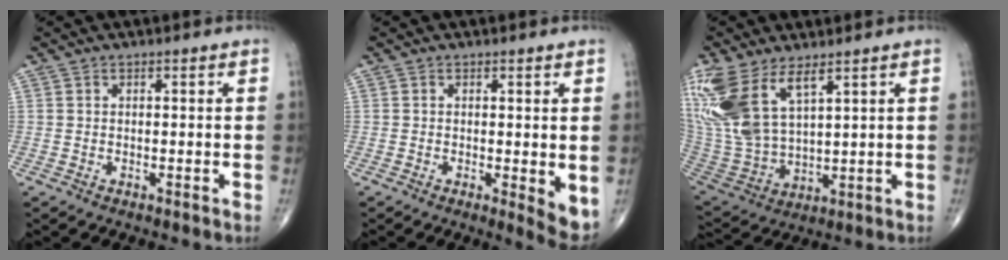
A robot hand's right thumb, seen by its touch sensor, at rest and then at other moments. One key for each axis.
{"total": 4.7, "fx": -0.2, "fy": 1.4, "fz": 4.5, "tx": -0.056, "ty": -0.014, "tz": -0.005}
{"total": 16.8, "fx": 8.7, "fy": 7.6, "fz": 12.2, "tx": -0.270, "ty": -0.029, "tz": 0.192}